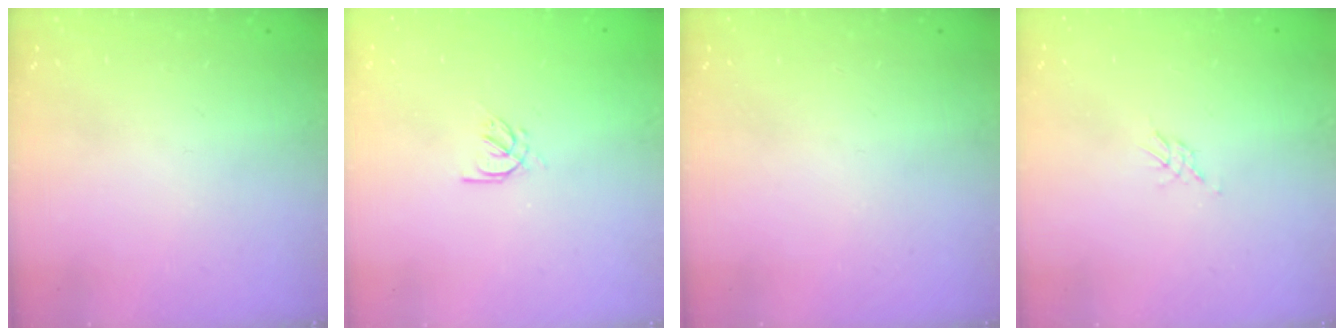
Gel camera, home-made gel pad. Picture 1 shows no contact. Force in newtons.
{"total": 2.6, "press": 2.5, "slide": 0.7}
{"total": 0.0}
{"total": 1.4, "press": 1.4, "slide": 0.2}